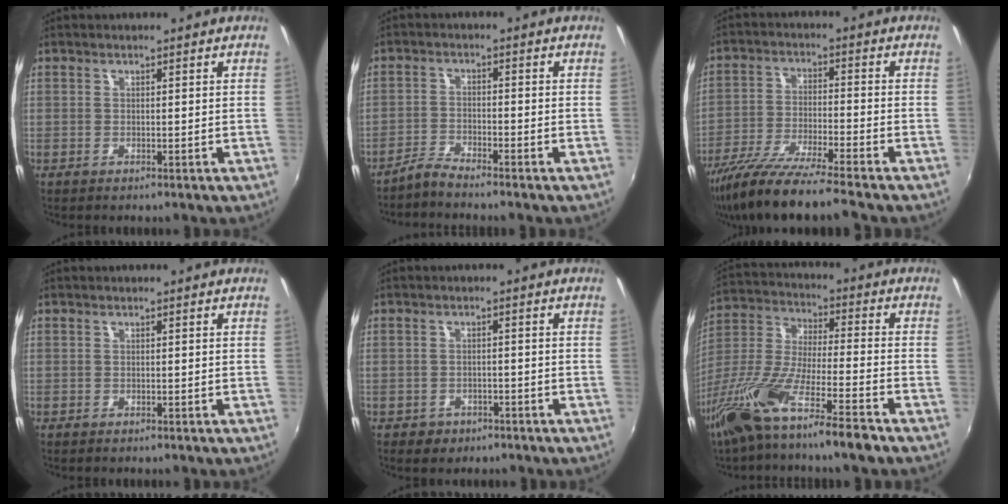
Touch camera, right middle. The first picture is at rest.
{"total": 3.0, "force": [-2.9, -0.2, 0.7], "torque": [-0.023, 0.000, -0.060]}
{"total": 13.1, "force": [-11.1, -0.5, 6.9], "torque": [-0.144, -0.028, -0.204]}
{"total": 0.0}
{"total": 3.6, "force": [-2.2, 2.7, 1.1], "torque": [-0.032, -0.002, -0.028]}
{"total": 17.9, "force": [-11.9, 1.8, 13.3], "torque": [-0.272, -0.038, -0.224]}